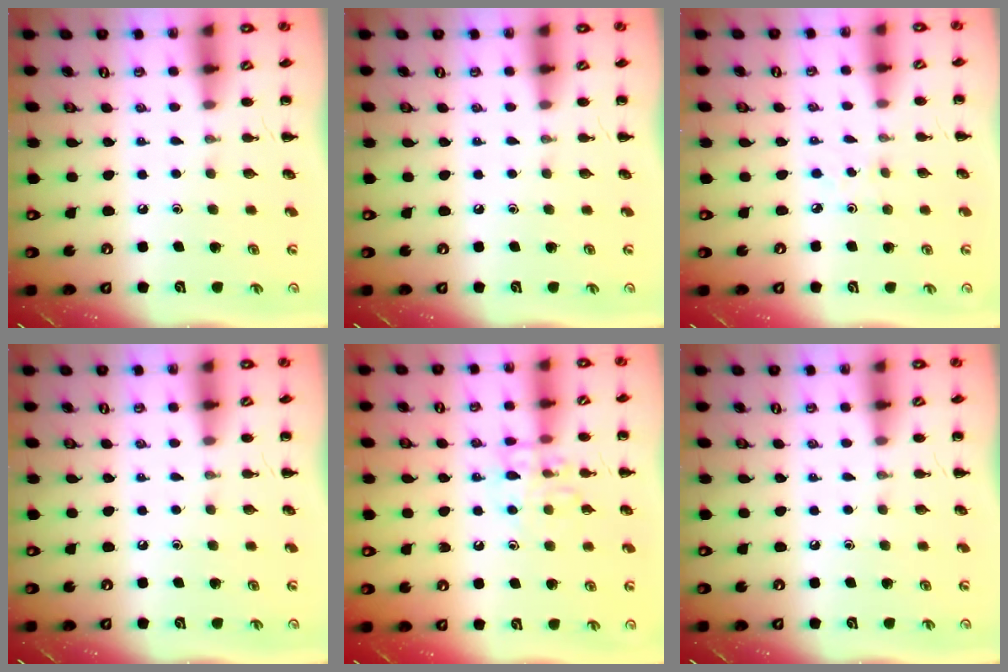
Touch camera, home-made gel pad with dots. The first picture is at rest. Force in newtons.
{"total": 0.0}
{"total": 1.5, "press": 1.4, "slide": 0.6}
{"total": 0.0}
{"total": 10.7, "press": 10.7, "slide": 0.8}
{"total": 0.0}